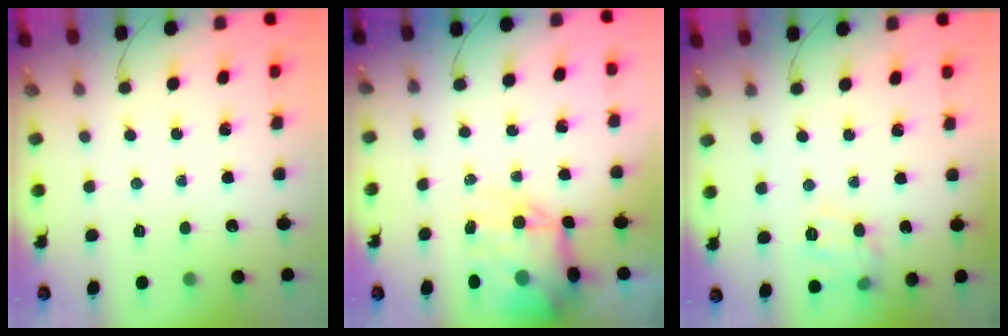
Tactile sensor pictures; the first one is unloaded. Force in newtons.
{"total": 12.2, "press": 11.9, "slide": 2.8}
{"total": 7.2, "press": 7.1, "slide": 1.1}